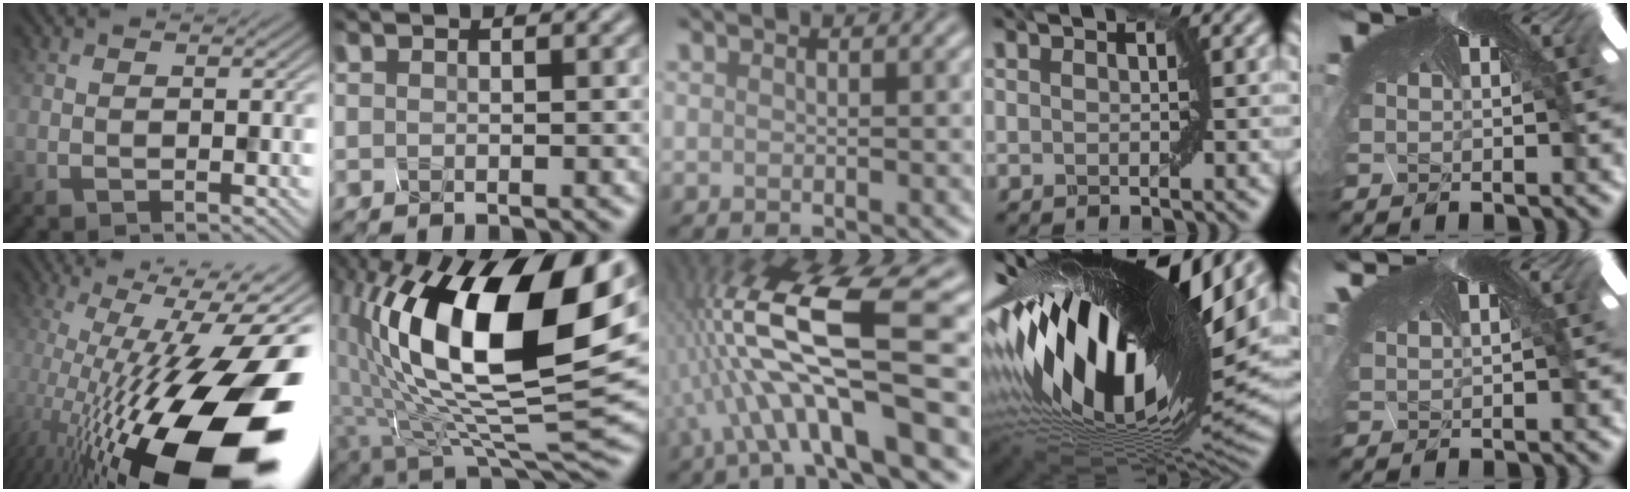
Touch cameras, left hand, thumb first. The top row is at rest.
{"thumb": {"total": 20.9, "force": [-6.2, 7.1, 18.6], "torque": [-0.287, -0.023, -0.104]}, "index": {"total": 17.4, "force": [3.1, 7.5, 15.4], "torque": [-0.283, 0.006, 0.060]}, "middle": {"total": 10.8, "force": [-3.6, 1.3, 10.1], "torque": [-0.221, -0.003, -0.026]}, "ring": {"total": 19.5, "force": [3.9, 6.9, 17.8], "torque": [-0.314, -0.016, 0.060]}, "little": {"total": 0.6, "force": [0.6, 0.1, 0.1], "torque": [-0.012, -0.002, 0.009]}}